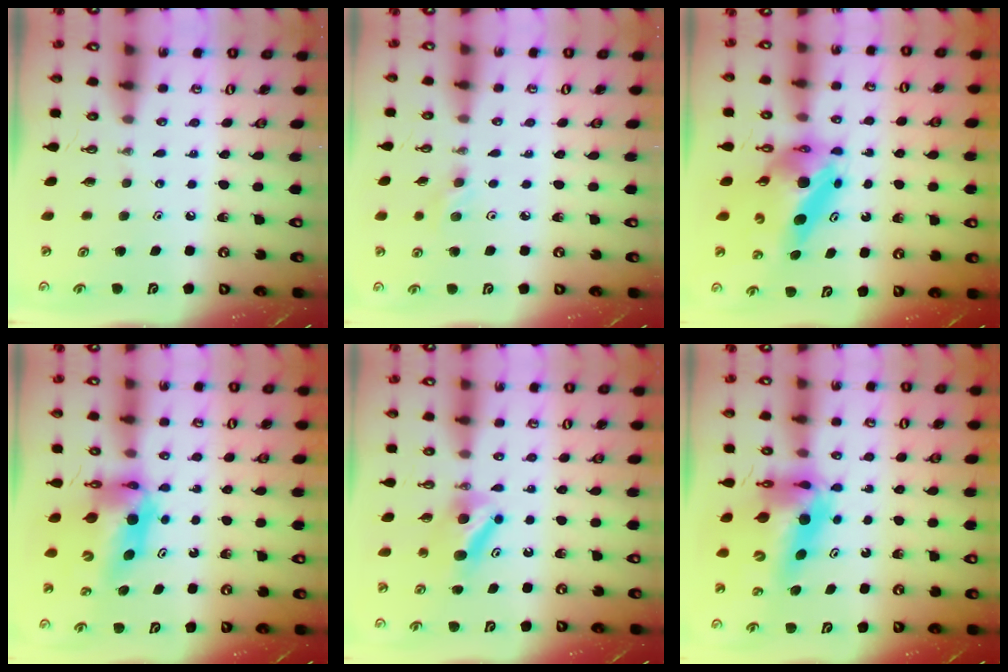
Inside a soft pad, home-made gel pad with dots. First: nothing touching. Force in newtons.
{"total": 3.4, "press": 3.3, "slide": 0.8}
{"total": 12.0, "press": 11.9, "slide": 1.0}
{"total": 8.2, "press": 8.1, "slide": 0.8}
{"total": 8.1, "press": 7.9, "slide": 1.6}
{"total": 12.2, "press": 12.2, "slide": 1.2}